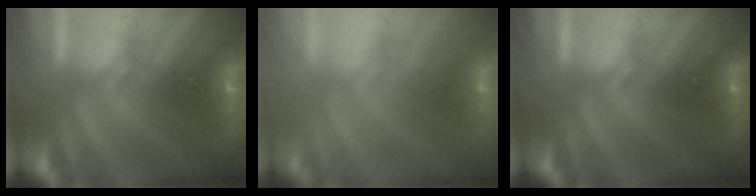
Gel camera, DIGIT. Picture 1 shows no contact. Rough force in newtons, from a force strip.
{"total": 2.9}
{"total": 0.0}